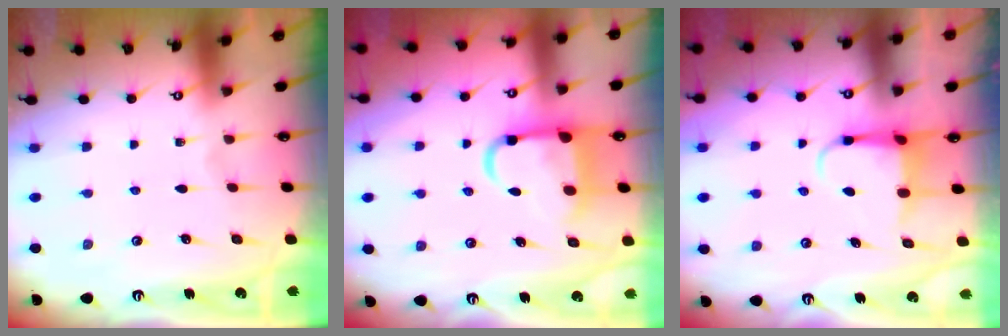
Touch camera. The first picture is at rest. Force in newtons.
{"total": 9.7, "press": 9.6, "slide": 1.2}
{"total": 4.4, "press": 4.4, "slide": 0.2}